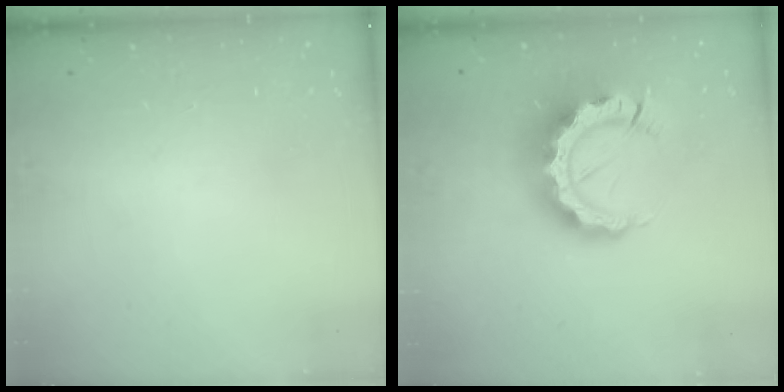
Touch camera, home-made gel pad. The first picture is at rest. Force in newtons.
{"total": 18.5, "press": 18.4, "slide": 1.8}